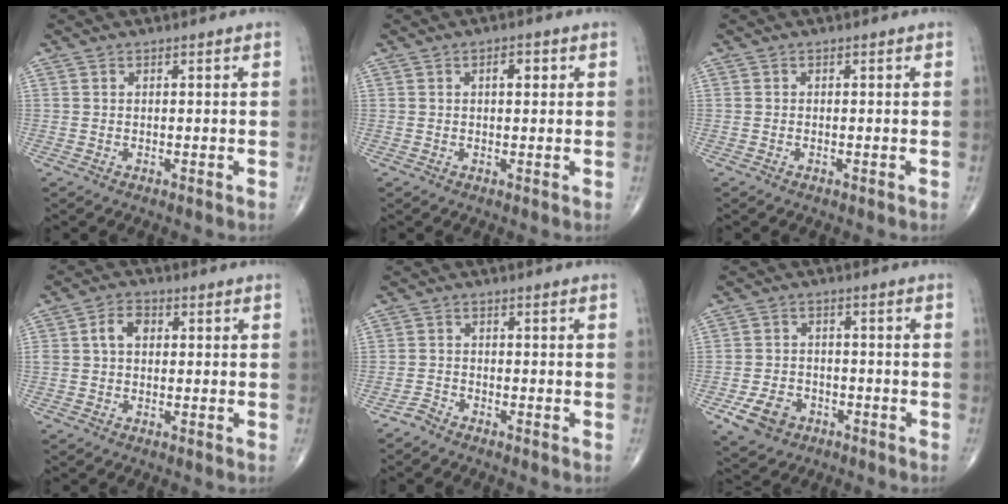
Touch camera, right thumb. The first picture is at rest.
{"total": 2.5, "force": [0.8, 1.2, 2.0], "torque": [-0.021, 0.001, 0.008]}
{"total": 0.0}
{"total": 4.3, "force": [0.6, 3.0, 3.0], "torque": [-0.053, 0.014, 0.008]}
{"total": 1.8, "force": [-1.7, 0.4, 0.2], "torque": [-0.006, 0.003, -0.038]}
{"total": 7.0, "force": [-3.5, 5.1, 3.2], "torque": [-0.047, 0.018, -0.056]}